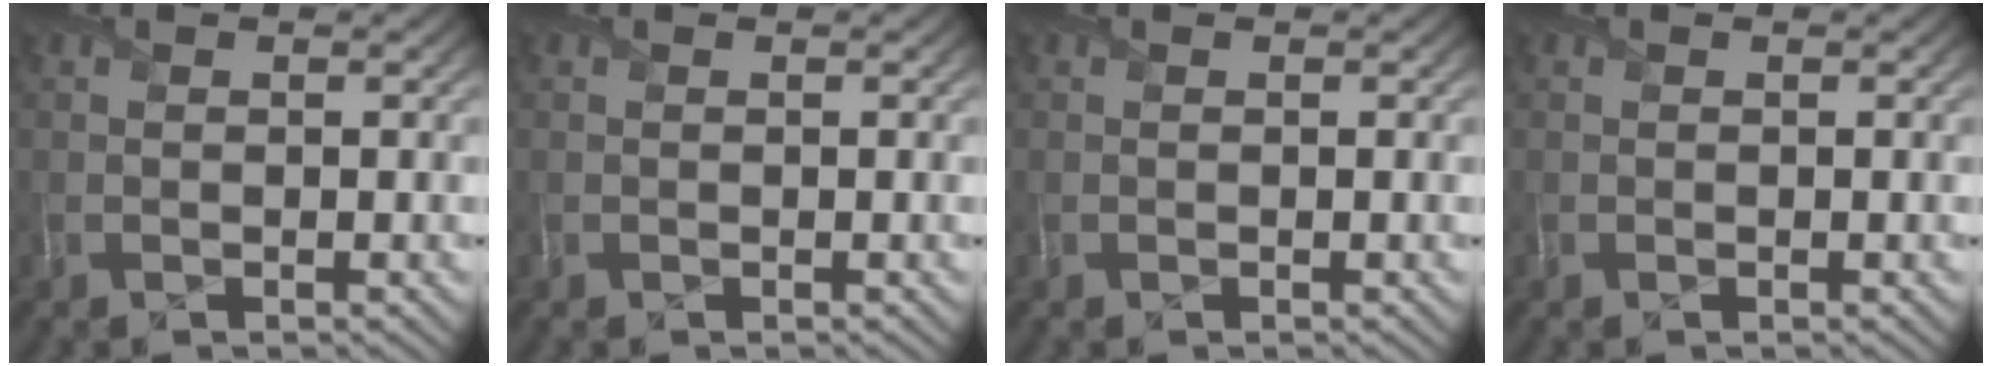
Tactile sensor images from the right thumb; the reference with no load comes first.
{"total": 0.0}
{"total": 0.0}
{"total": 0.0}